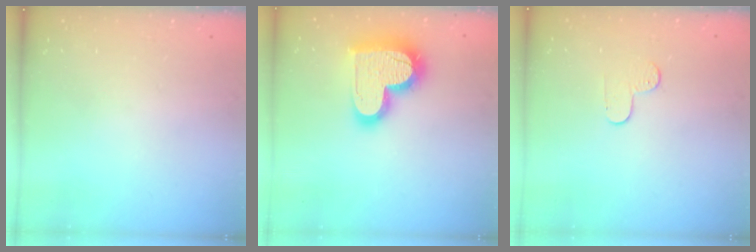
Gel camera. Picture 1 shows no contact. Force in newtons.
{"total": 20.0, "press": 19.9, "slide": 1.4}
{"total": 5.9, "press": 5.9, "slide": 0.5}